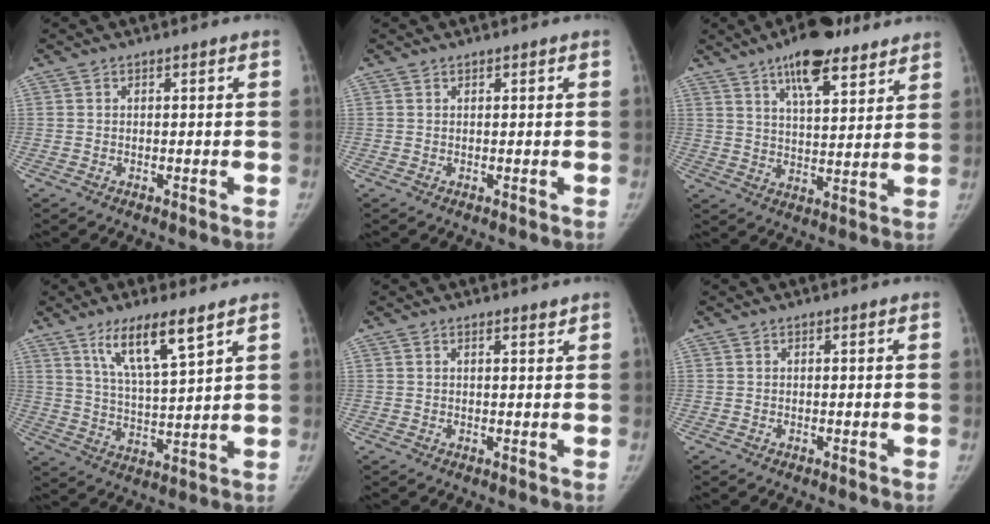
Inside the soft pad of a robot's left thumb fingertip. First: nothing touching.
{"total": 0.0}
{"total": 13.7, "force": [9.1, 4.9, 9.0], "torque": [-0.105, -0.038, 0.138]}
{"total": 11.0, "force": [6.8, 2.1, 8.4], "torque": [-0.142, -0.037, 0.128]}
{"total": 0.9, "force": [0.8, 0.2, 0.4], "torque": [-0.003, -0.006, 0.014]}
{"total": 0.0}